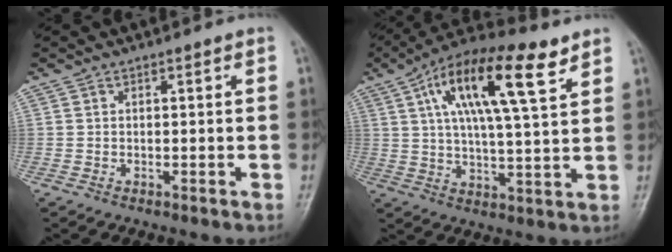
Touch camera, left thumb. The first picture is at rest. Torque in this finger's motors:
{"motor_torque": [1.35, 1.09, 2.22, -0.55, 0.56]}